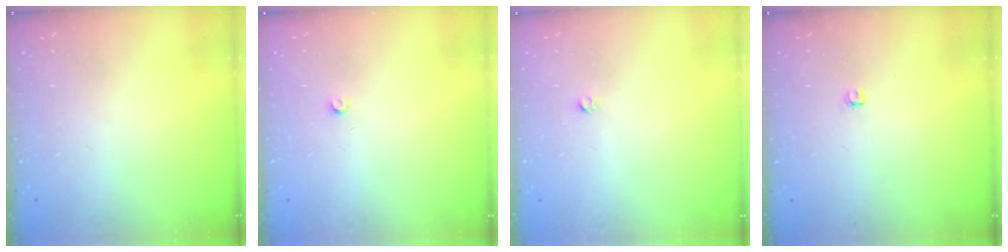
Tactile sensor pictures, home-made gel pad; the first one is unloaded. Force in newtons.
{"total": 2.5, "press": 2.5, "slide": 0.4}
{"total": 1.6, "press": 1.5, "slide": 0.1}
{"total": 2.8, "press": 2.8, "slide": 0.4}